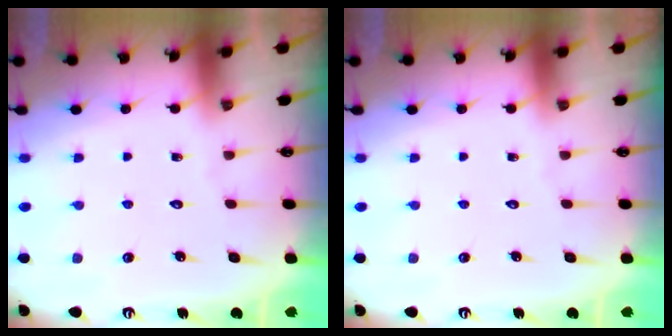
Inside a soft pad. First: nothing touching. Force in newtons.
{"total": 0.0}